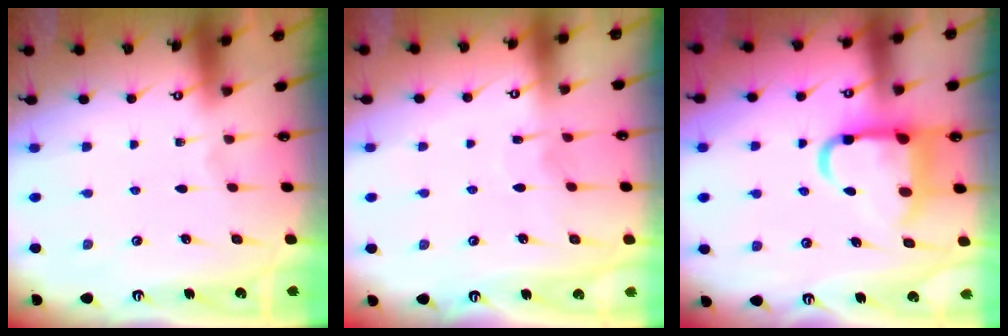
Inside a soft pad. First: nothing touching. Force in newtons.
{"total": 5.4, "press": 5.4, "slide": 0.5}
{"total": 12.2, "press": 12.1, "slide": 1.3}